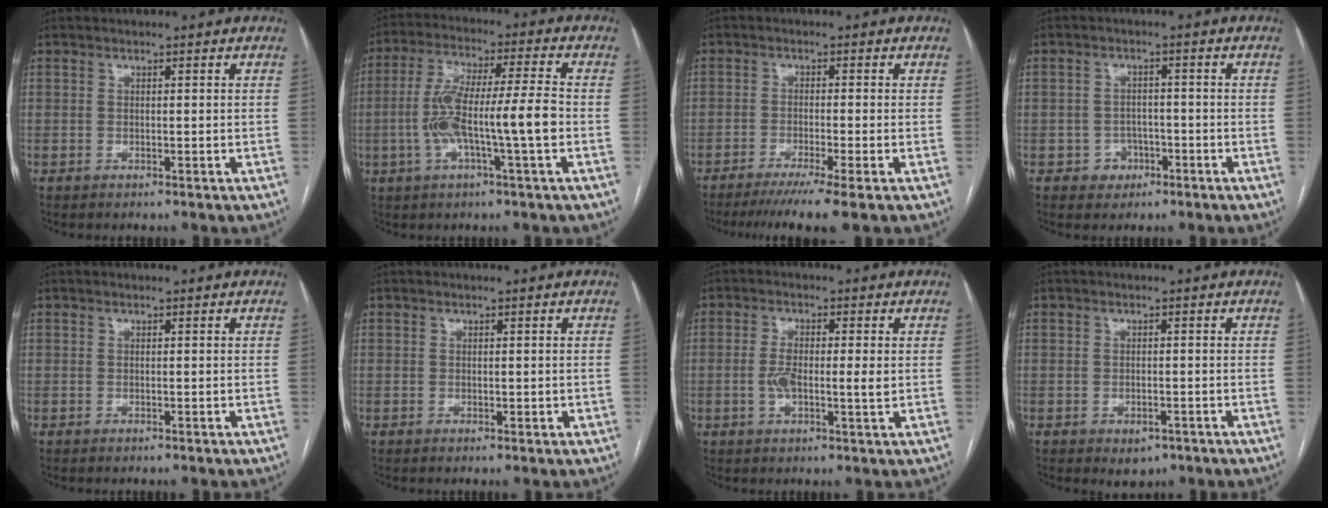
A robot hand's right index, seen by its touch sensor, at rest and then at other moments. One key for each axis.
{"total": 12.1, "fx": -2.5, "fy": 0.6, "fz": 11.8, "tx": -0.227, "ty": 0.019, "tz": -0.048}
{"total": 7.2, "fx": -5.2, "fy": -1.2, "fz": 4.9, "tx": -0.070, "ty": -0.019, "tz": -0.083}
{"total": 3.3, "fx": -1.5, "fy": 2.8, "fz": 0.6, "tx": 0.001, "ty": 0.011, "tz": -0.019}
{"total": 0.0}
{"total": 0.9, "fx": -0.1, "fy": 0.6, "fz": 0.7, "tx": -0.007, "ty": 0.000, "tz": 0.002}
{"total": 5.3, "fx": -0.2, "fy": 1.2, "fz": 5.1, "tx": -0.100, "ty": 0.002, "tz": -0.006}
{"total": 2.6, "fx": -1.4, "fy": 1.6, "fz": 1.5, "tx": -0.017, "ty": -0.001, "tz": -0.008}